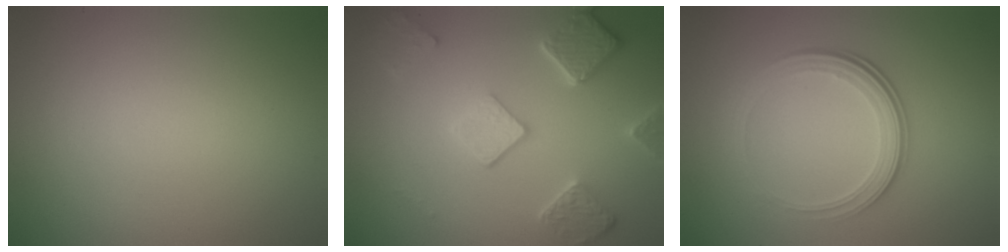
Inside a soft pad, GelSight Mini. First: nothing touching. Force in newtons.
{"total": 5.1, "press": 4.0, "slide": 3.2}
{"total": 4.2, "press": 2.8, "slide": 3.1}